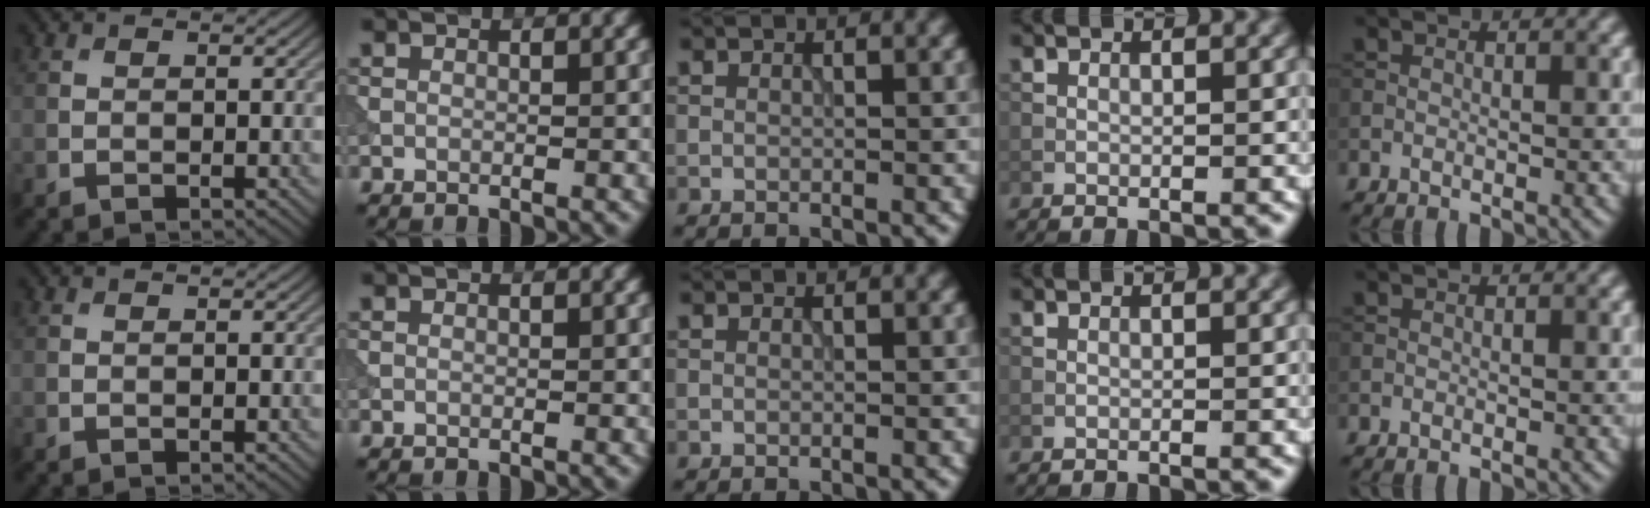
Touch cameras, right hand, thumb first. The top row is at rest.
{}